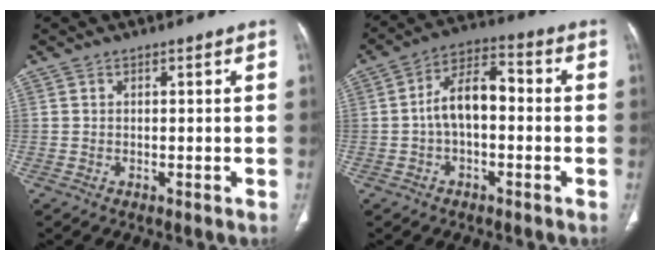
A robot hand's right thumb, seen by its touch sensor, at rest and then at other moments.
{"total": 9.0, "force": [-1.1, 5.2, 7.3], "torque": [-0.115, 0.038, -0.030]}